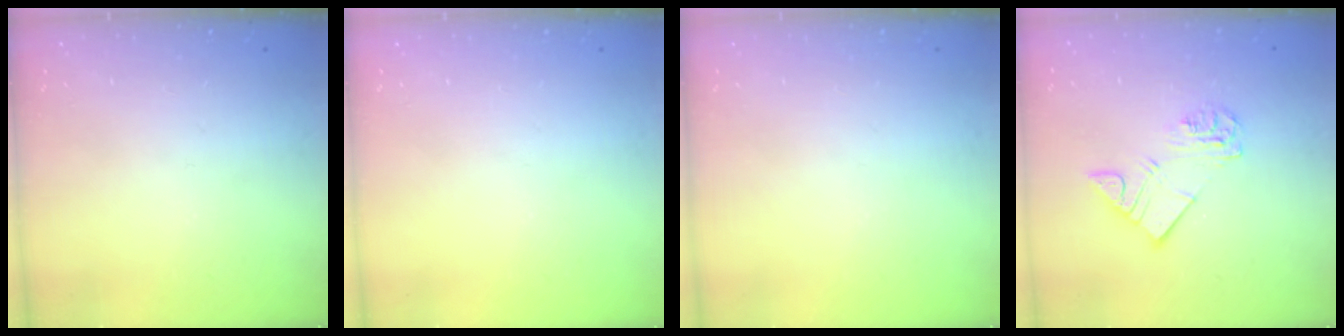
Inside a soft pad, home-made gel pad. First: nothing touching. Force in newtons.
{"total": 0.0}
{"total": 0.0}
{"total": 8.7, "press": 8.7, "slide": 0.9}